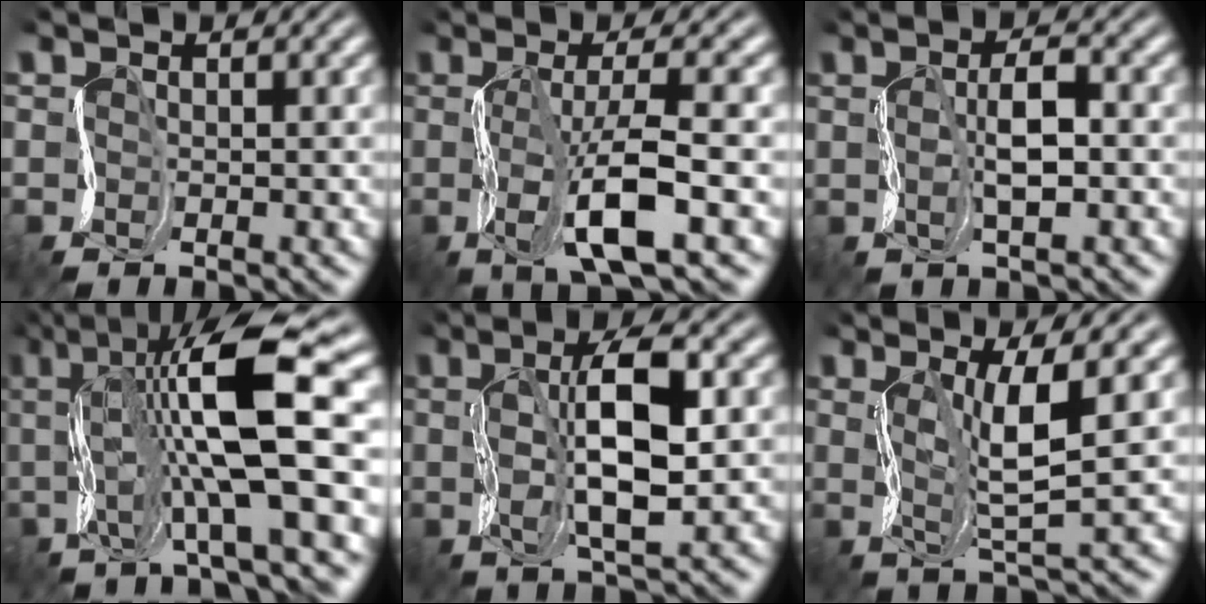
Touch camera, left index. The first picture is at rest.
{"total": 5.9, "force": [-1.1, 1.1, 5.7], "torque": [-0.115, 0.016, -0.032]}
{"total": 2.3, "force": [1.3, 0.1, 1.9], "torque": [-0.044, 0.015, 0.018]}
{"total": 13.0, "force": [3.2, 3.6, 12.1], "torque": [-0.229, 0.022, 0.050]}
{"total": 6.2, "force": [2.3, 1.6, 5.6], "torque": [-0.104, 0.021, 0.030]}
{"total": 4.1, "force": [2.3, 0.0, 3.4], "torque": [-0.070, 0.011, 0.036]}